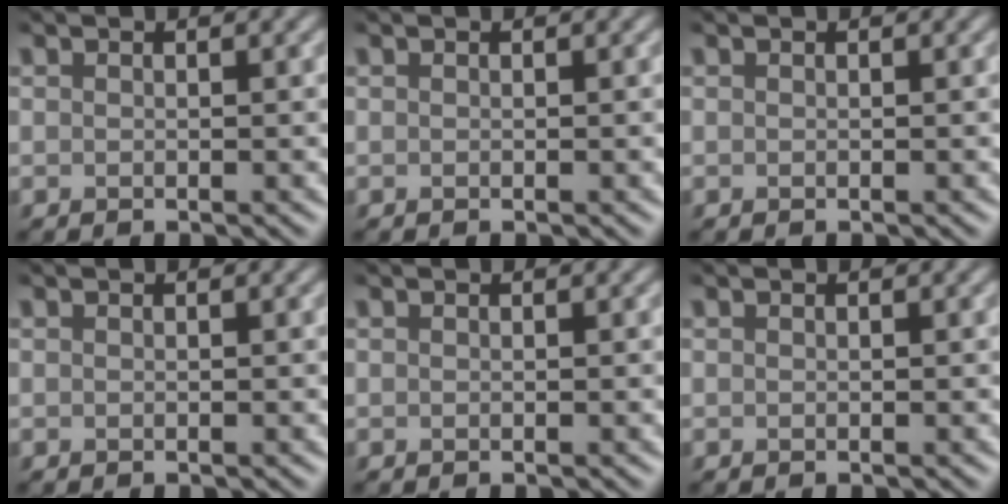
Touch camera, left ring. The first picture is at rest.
{"total": 0.0}
{"total": 0.0}
{"total": 0.0}
{"total": 0.0}
{"total": 0.0}